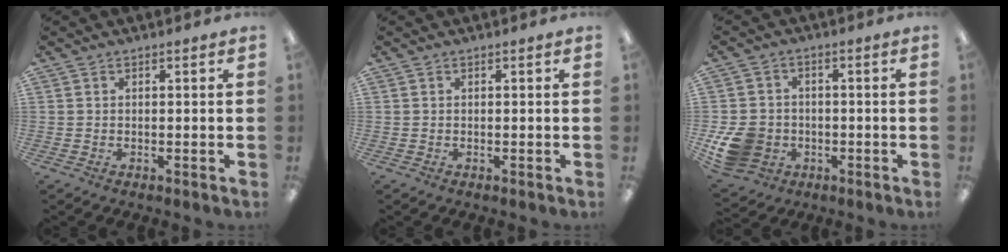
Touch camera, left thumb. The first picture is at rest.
{"total": 0.0}
{"total": 11.0, "force": [-3.6, 9.1, 4.9], "torque": [-0.106, 0.024, -0.060]}